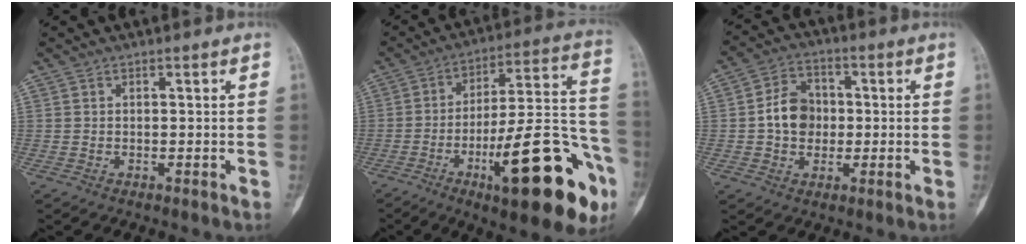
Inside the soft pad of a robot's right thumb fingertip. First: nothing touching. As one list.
[{"total": 26.6, "force": [-11.3, 7.4, 22.8], "torque": [-0.289, 0.063, -0.162]}, {"total": 8.4, "force": [-0.2, 6.7, 4.9], "torque": [-0.058, 0.017, -0.011]}]